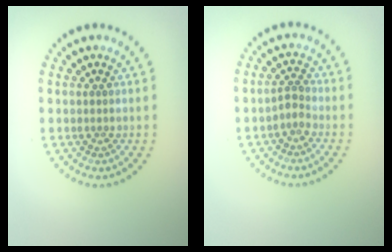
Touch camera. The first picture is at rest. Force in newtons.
{"total": 1.5, "press": 1.1, "slide": 1.0}